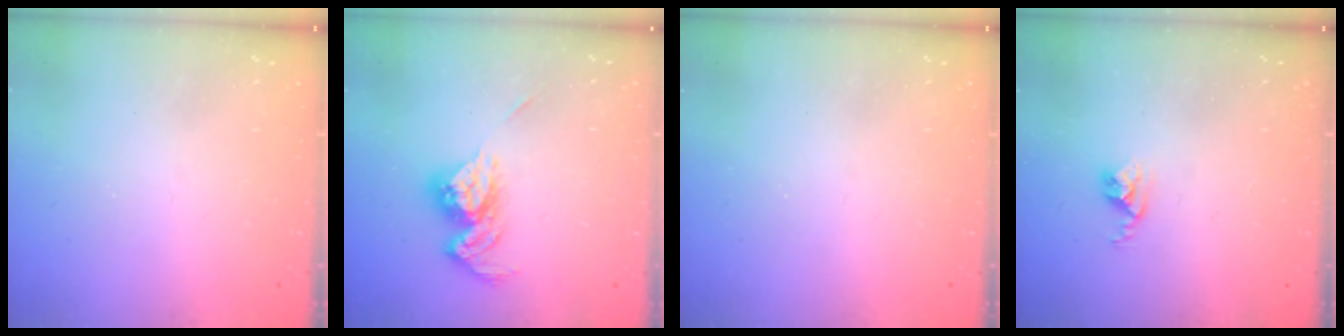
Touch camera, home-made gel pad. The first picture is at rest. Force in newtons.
{"total": 11.8, "press": 11.8, "slide": 0.5}
{"total": 0.0}
{"total": 2.8, "press": 2.7, "slide": 0.4}